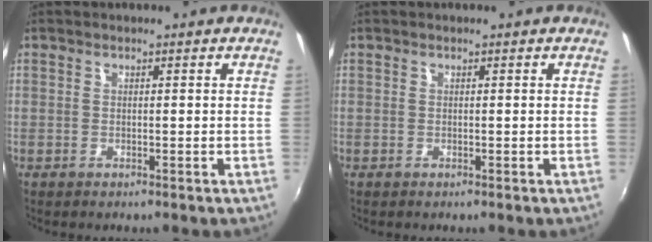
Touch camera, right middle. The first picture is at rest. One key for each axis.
{"total": 0.0}